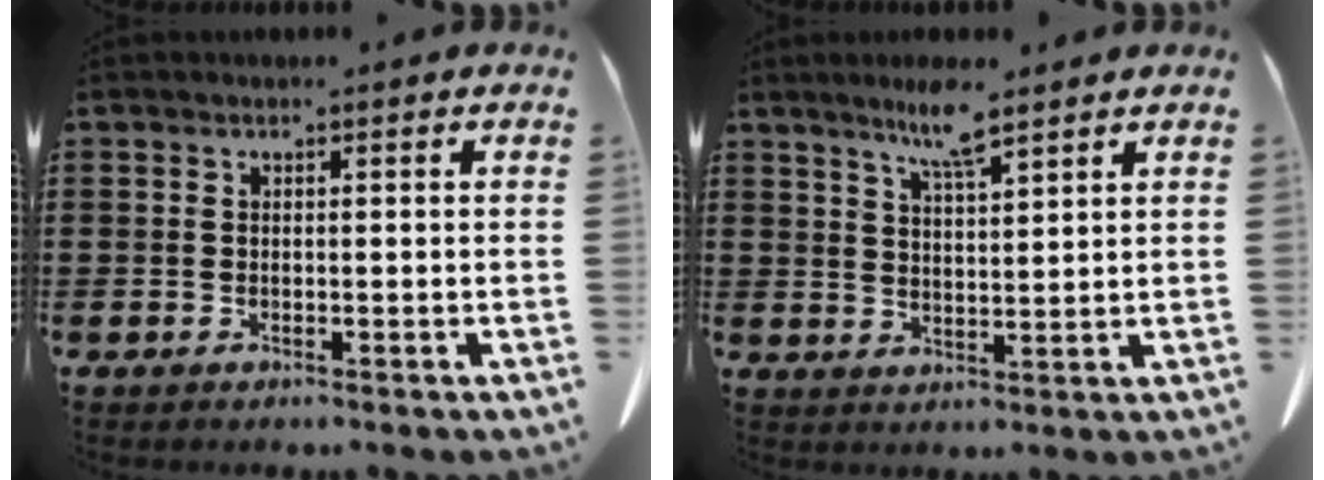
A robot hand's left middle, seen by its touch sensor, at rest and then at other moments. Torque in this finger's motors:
{"motor_torque": [1.40, -0.74, 0.18, 0.10]}